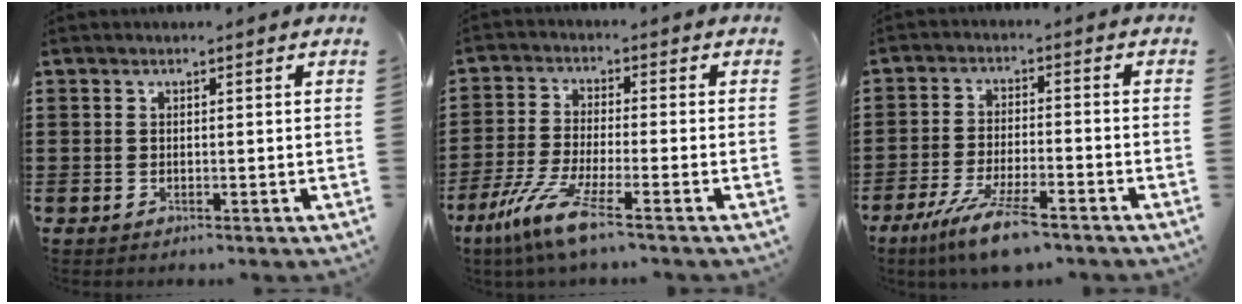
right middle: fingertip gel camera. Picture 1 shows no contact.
{"total": 7.9, "force": [-5.0, 0.6, 6.1], "torque": [-0.147, -0.023, -0.100]}
{"total": 8.4, "force": [-6.1, 1.0, 5.6], "torque": [-0.119, -0.014, -0.114]}